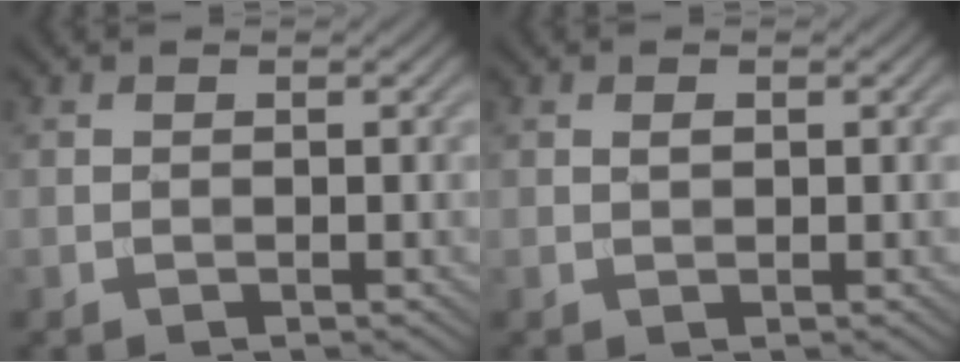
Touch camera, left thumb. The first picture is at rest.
{"total": 0.7, "force": [0.2, 0.4, 0.5], "torque": [-0.012, 0.000, 0.004]}